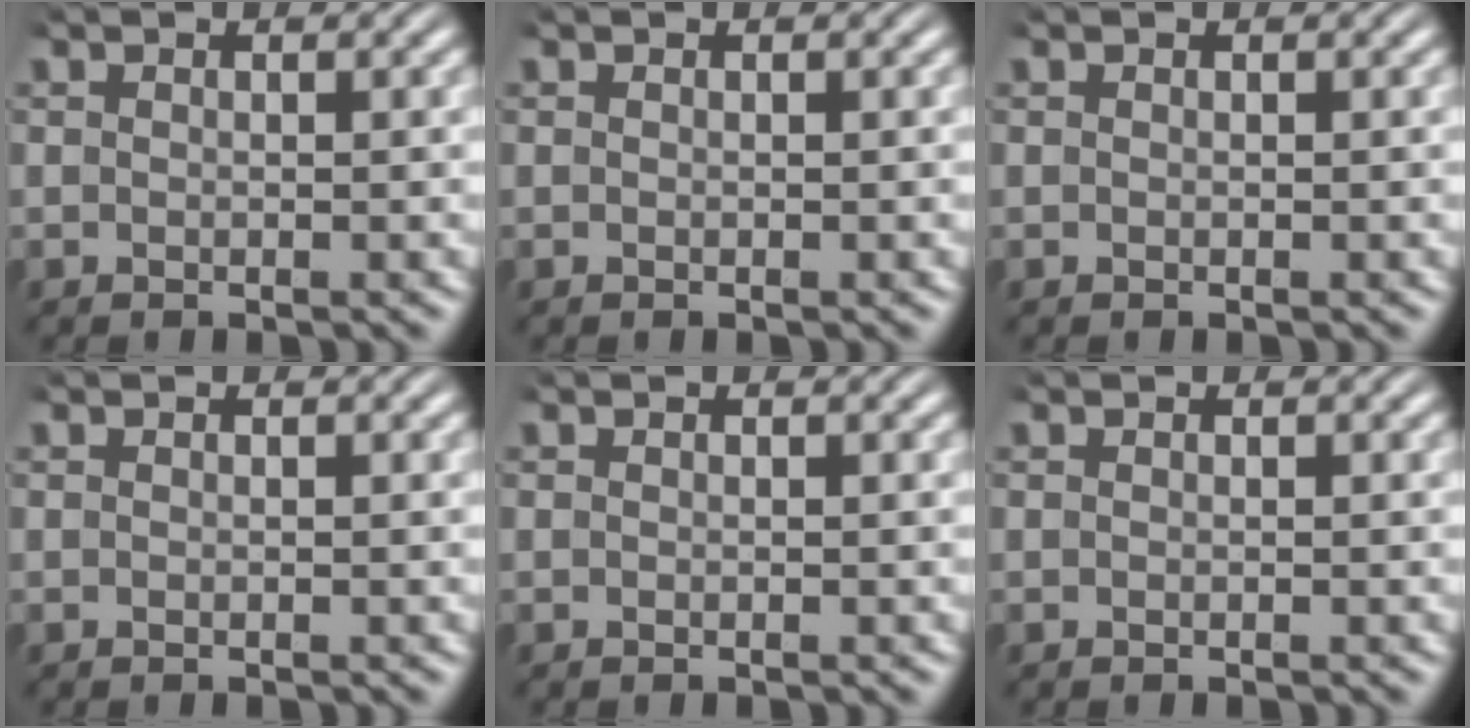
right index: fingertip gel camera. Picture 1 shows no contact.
{"total": 0.0}
{"total": 0.0}
{"total": 0.0}
{"total": 0.0}
{"total": 0.0}